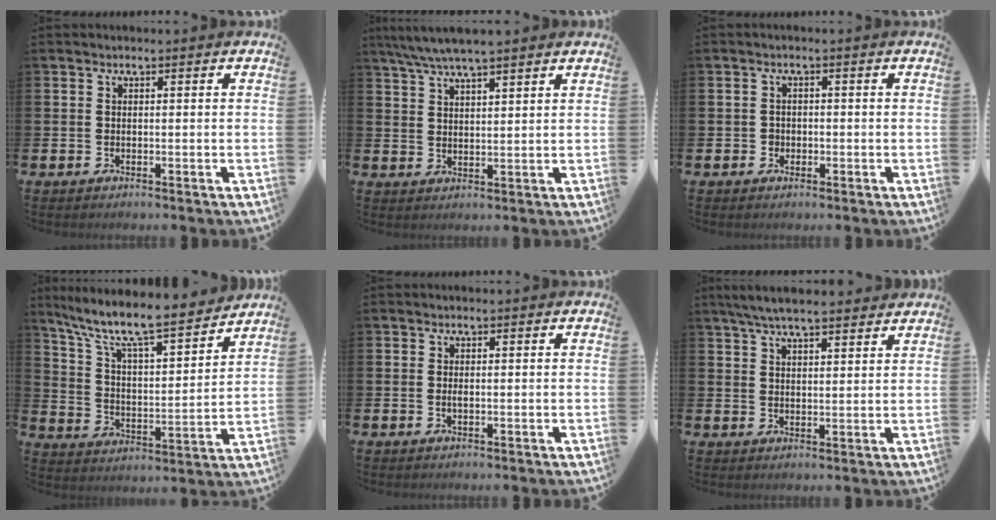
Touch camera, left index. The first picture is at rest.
{"total": 5.4, "force": [5.0, 0.4, 2.1], "torque": [-0.061, -0.012, 0.092]}
{"total": 1.4, "force": [-0.4, 1.3, 0.3], "torque": [-0.008, 0.007, -0.010]}
{"total": 9.4, "force": [8.4, 1.2, 4.2], "torque": [-0.112, -0.062, 0.137]}
{"total": 0.5, "force": [0.0, 0.1, 0.5], "torque": [-0.010, 0.000, 0.000]}
{"total": 5.7, "force": [5.3, 0.9, 2.1], "torque": [-0.052, -0.013, 0.096]}